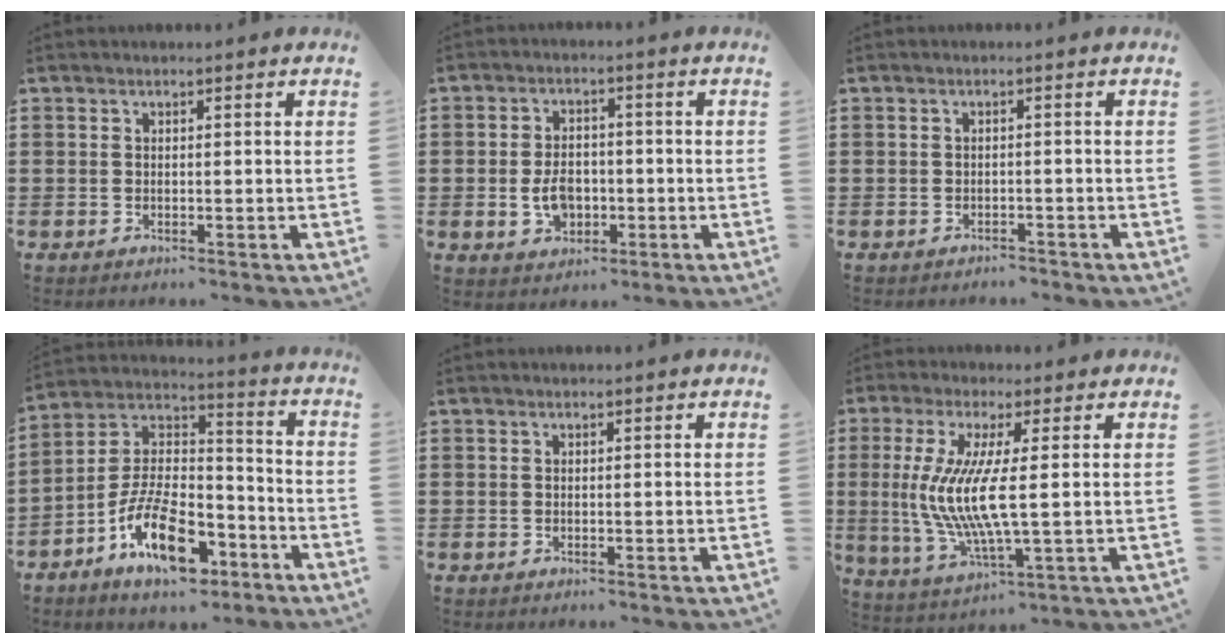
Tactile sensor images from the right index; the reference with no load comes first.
{"total": 5.0, "force": [-1.1, 3.6, 3.4], "torque": [-0.067, -0.001, -0.024]}
{"total": 1.3, "force": [-1.2, 0.3, 0.0], "torque": [-0.007, 0.002, -0.028]}
{"total": 13.8, "force": [-8.1, 5.8, 9.6], "torque": [-0.189, 0.024, -0.150]}
{"total": 0.0}
{"total": 9.7, "force": [0.7, 1.3, 9.6], "torque": [-0.222, -0.023, 0.002]}